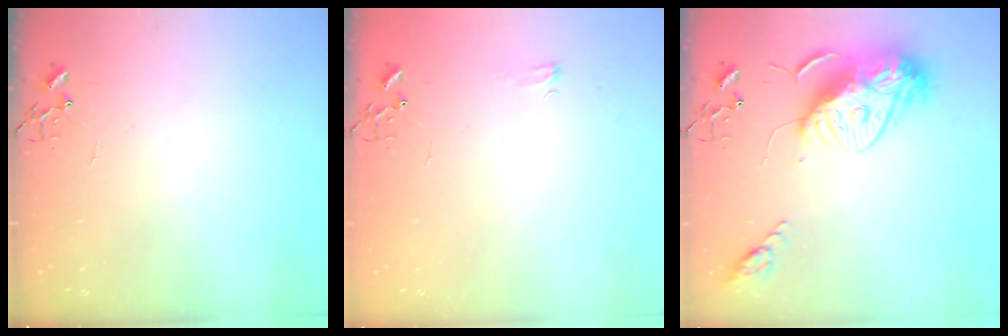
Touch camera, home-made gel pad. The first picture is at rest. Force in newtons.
{"total": 3.9, "press": 3.8, "slide": 0.5}
{"total": 15.7, "press": 15.6, "slide": 1.7}